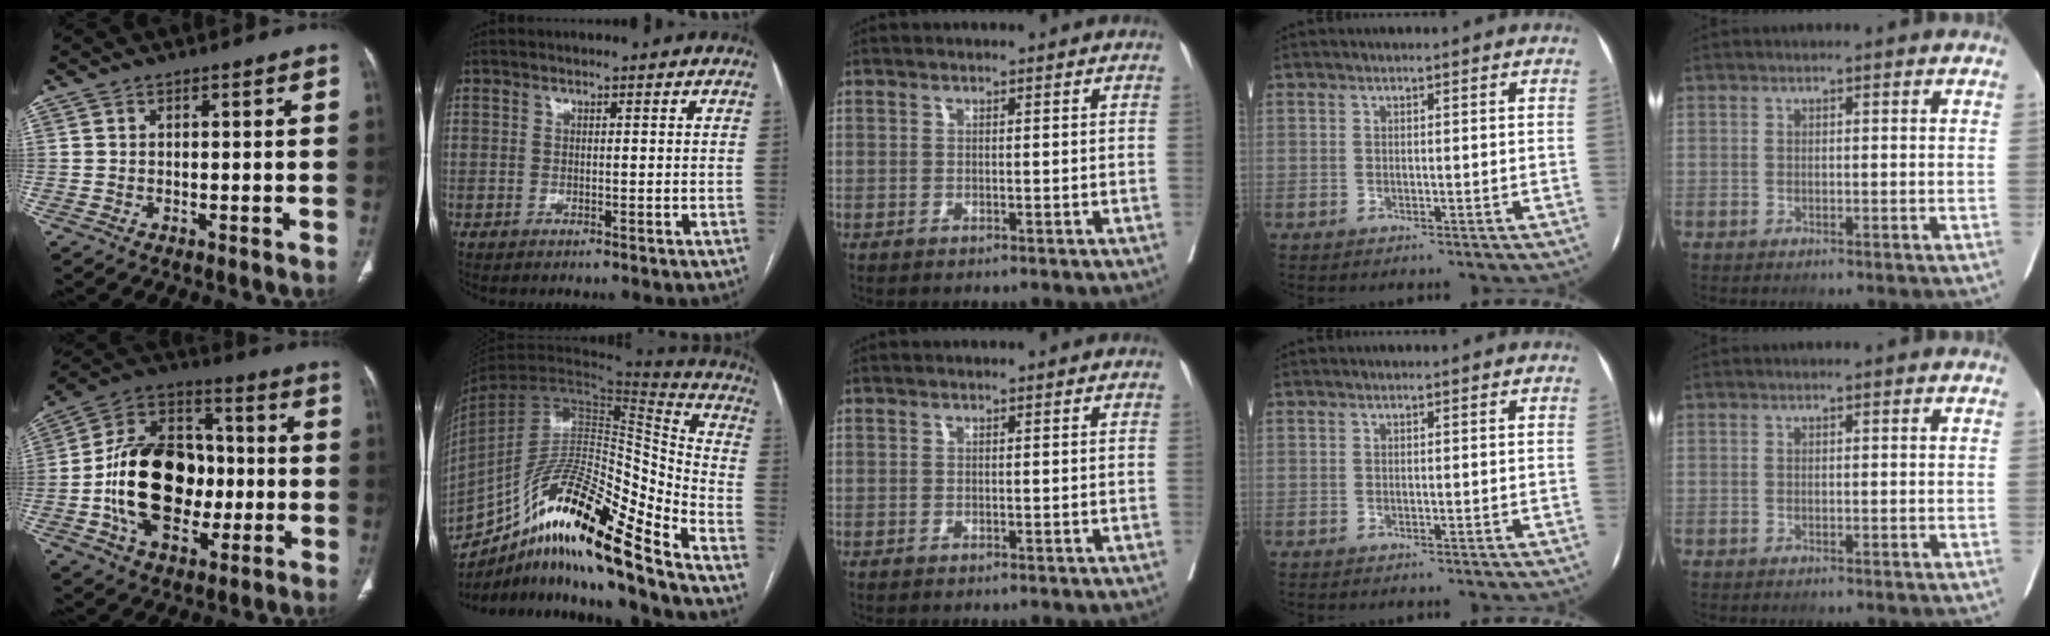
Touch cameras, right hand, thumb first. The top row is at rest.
{"thumb": {"total": 22.4, "force": [-3.0, 15.2, 16.2], "torque": [-0.245, 0.031, -0.043]}, "index": {"total": 24.5, "force": [-16.6, 2.7, 17.9], "torque": [-0.301, -0.004, -0.294]}}